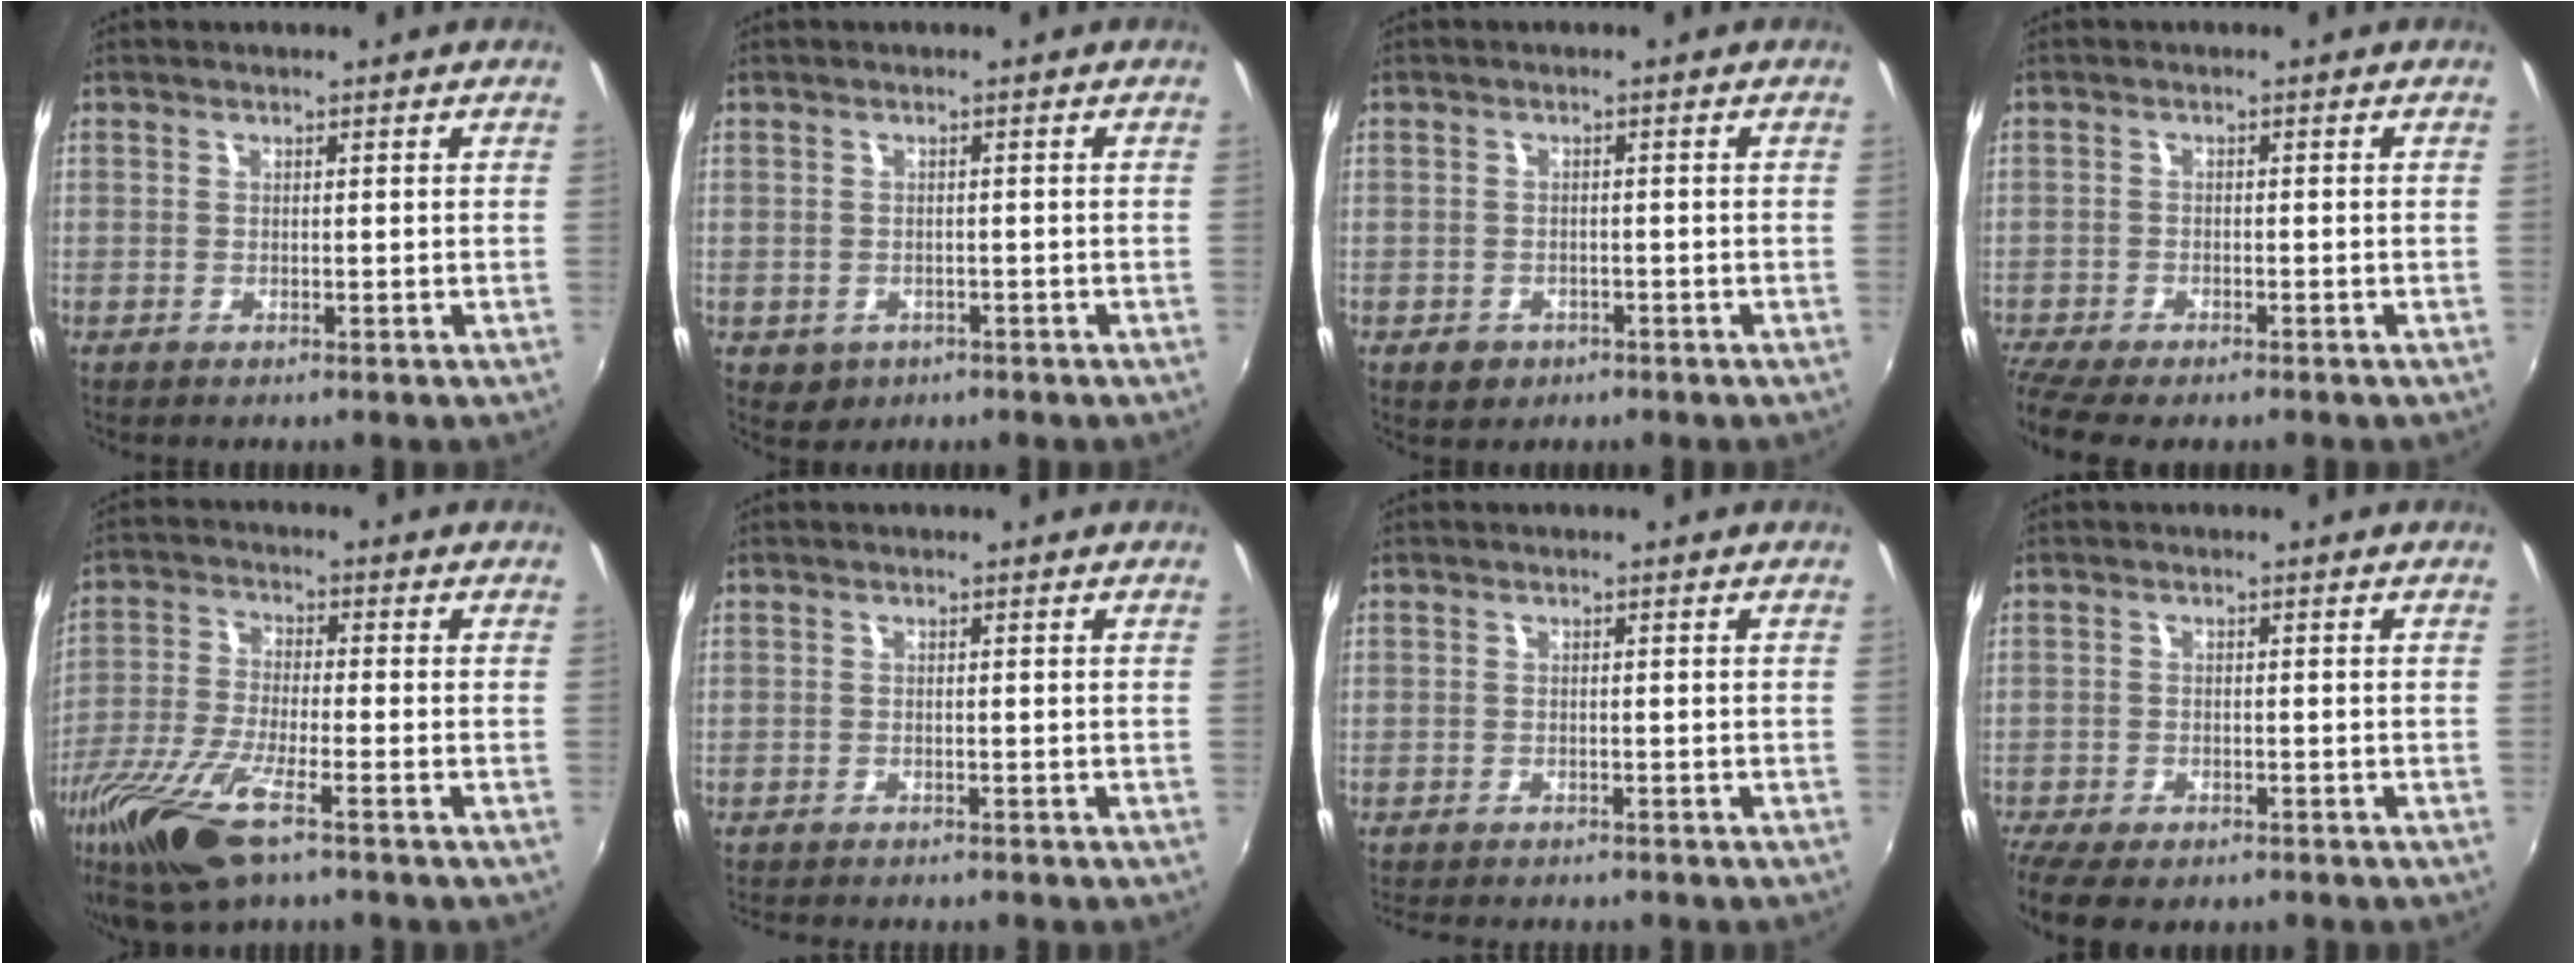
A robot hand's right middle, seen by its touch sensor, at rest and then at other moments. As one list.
[{"total": 3.3, "force": [-1.1, 2.9, 1.1], "torque": [-0.028, -0.004, -0.008]}, {"total": 3.1, "force": [-1.6, 2.5, 1.0], "torque": [-0.025, -0.002, -0.020]}, {"total": 6.2, "force": [-5.4, 1.1, 2.9], "torque": [-0.081, -0.037, -0.099]}, {"total": 16.0, "force": [-10.0, 3.8, 11.9], "torque": [-0.253, -0.051, -0.193]}, {"total": 2.8, "force": [-2.7, 0.5, 0.6], "torque": [-0.024, -0.018, -0.047]}, {"total": 3.5, "force": [-3.2, 1.1, 0.8], "torque": [-0.029, -0.011, -0.056]}, {"total": 8.2, "force": [-6.6, 2.7, 4.0], "torque": [-0.105, -0.039, -0.117]}]